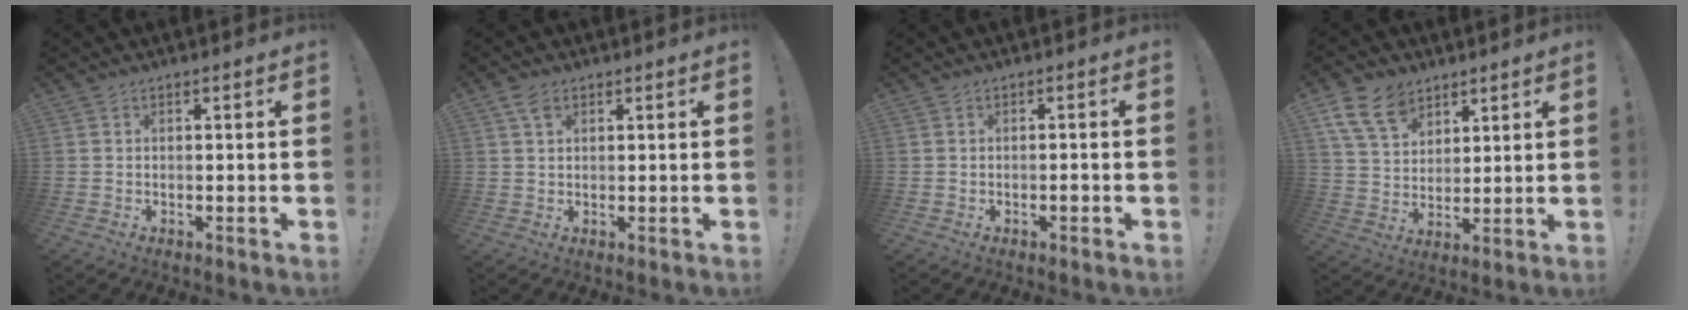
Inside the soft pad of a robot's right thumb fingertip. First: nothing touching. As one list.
[{"total": 3.5, "force": [1.9, 1.9, 2.2], "torque": [-0.037, -0.004, 0.036]}, {"total": 1.5, "force": [-0.9, 0.1, 1.2], "torque": [-0.024, 0.005, -0.015]}, {"total": 12.1, "force": [7.6, 7.9, 5.3], "torque": [-0.102, -0.033, 0.149]}]